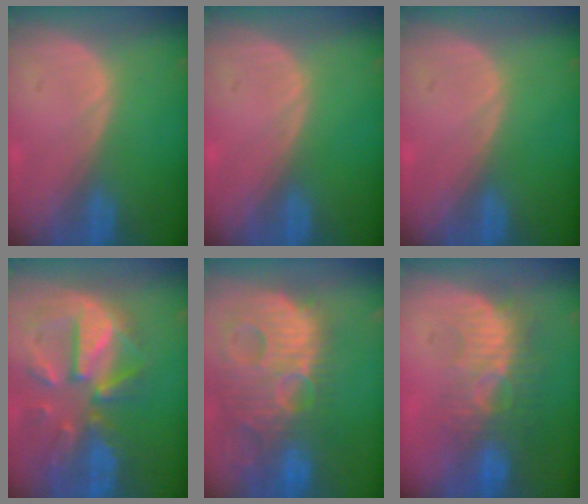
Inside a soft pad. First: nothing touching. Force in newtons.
{"total": 0.0}
{"total": 0.0}
{"total": 11.9, "press": 10.4, "slide": 5.7}
{"total": 14.6, "press": 12.7, "slide": 7.3}
{"total": 9.1, "press": 8.4, "slide": 3.7}